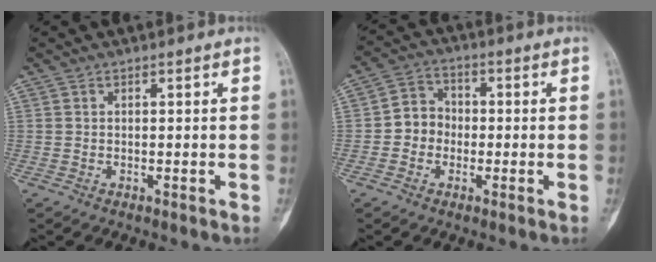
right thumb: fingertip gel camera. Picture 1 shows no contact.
{"total": 6.0, "force": [-1.1, 5.4, 2.4], "torque": [-0.011, 0.020, -0.034]}